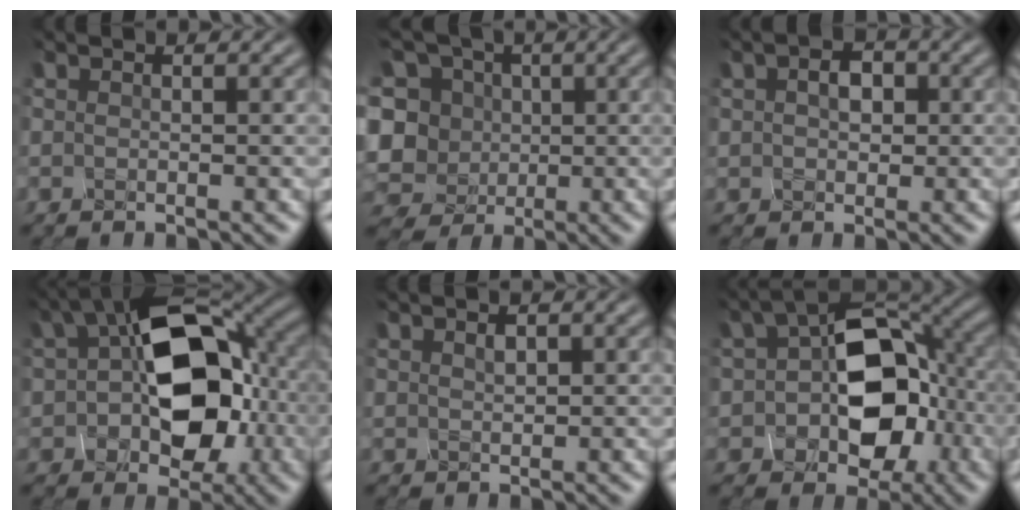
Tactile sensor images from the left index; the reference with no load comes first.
{"total": 12.9, "force": [1.1, 11.4, 5.9], "torque": [-0.159, 0.025, -0.005]}
{"total": 2.7, "force": [0.0, 2.0, 1.8], "torque": [-0.034, 0.005, -0.007]}
{"total": 13.0, "force": [-0.1, 8.2, 10.1], "torque": [-0.156, 0.004, -0.003]}
{"total": 1.0, "force": [0.2, 0.6, 0.8], "torque": [-0.014, 0.000, 0.007]}
{"total": 10.8, "force": [-1.2, 7.0, 8.1], "torque": [-0.113, 0.001, -0.025]}